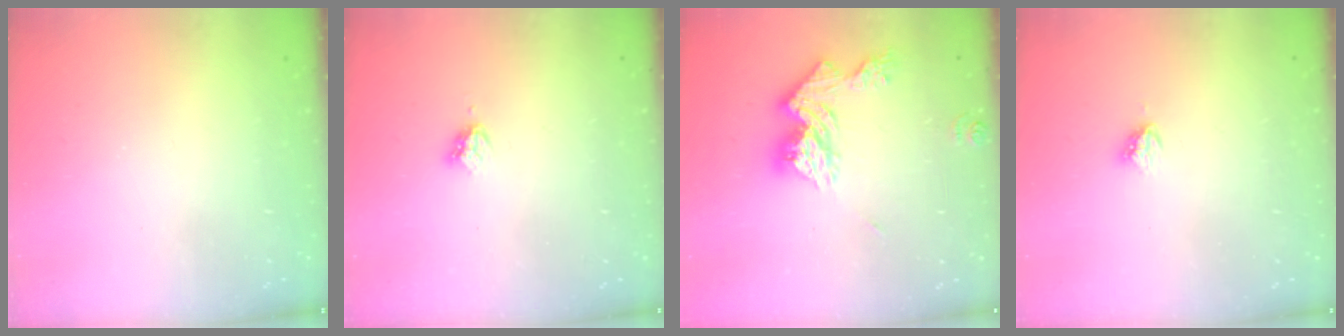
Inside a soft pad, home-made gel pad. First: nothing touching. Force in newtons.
{"total": 3.3, "press": 3.3, "slide": 0.4}
{"total": 14.7, "press": 14.7, "slide": 1.2}
{"total": 3.8, "press": 3.8, "slide": 0.4}